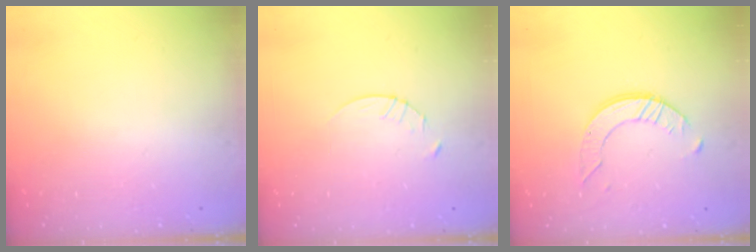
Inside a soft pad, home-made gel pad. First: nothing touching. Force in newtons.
{"total": 2.9, "press": 2.9, "slide": 0.4}
{"total": 6.5, "press": 6.5, "slide": 0.6}